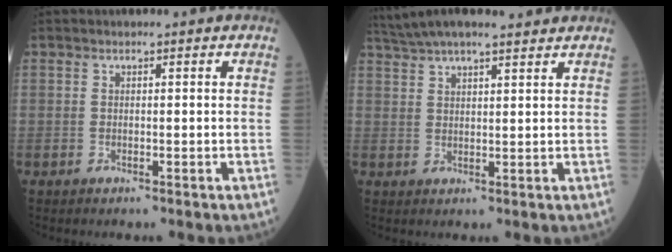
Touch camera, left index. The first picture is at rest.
{"total": 11.9, "force": [10.5, 1.5, 5.4], "torque": [-0.100, 0.036, 0.162]}